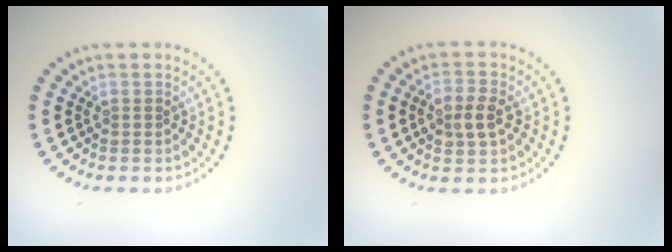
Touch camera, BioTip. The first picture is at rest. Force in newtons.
{"total": 2.8, "press": 2.8, "slide": 0.1}